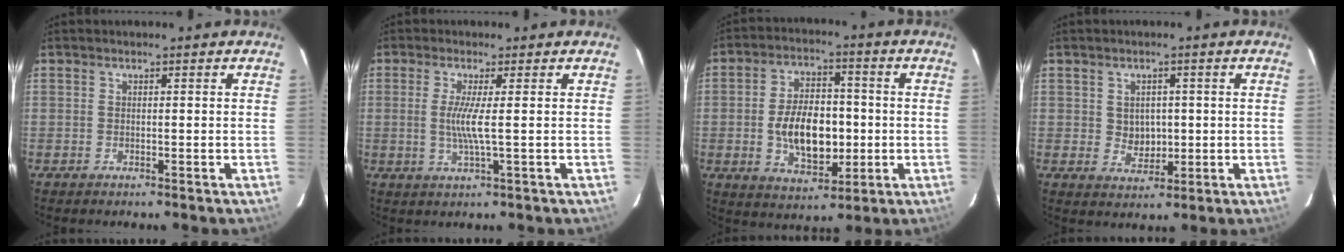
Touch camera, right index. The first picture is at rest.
{"total": 4.2, "force": [0.2, -0.7, 4.1], "torque": [-0.082, -0.009, -0.001]}
{"total": 12.9, "force": [-1.5, 7.3, 10.5], "torque": [-0.199, 0.011, -0.013]}
{"total": 4.5, "force": [0.3, 3.8, 2.4], "torque": [-0.039, 0.004, 0.013]}